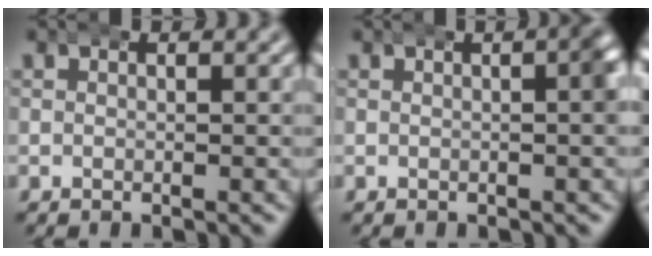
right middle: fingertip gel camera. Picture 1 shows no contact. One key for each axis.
{"total": 3.5, "fx": 0.7, "fy": 1.2, "fz": 3.2, "tx": -0.027, "ty": 0.016, "tz": 0.003}